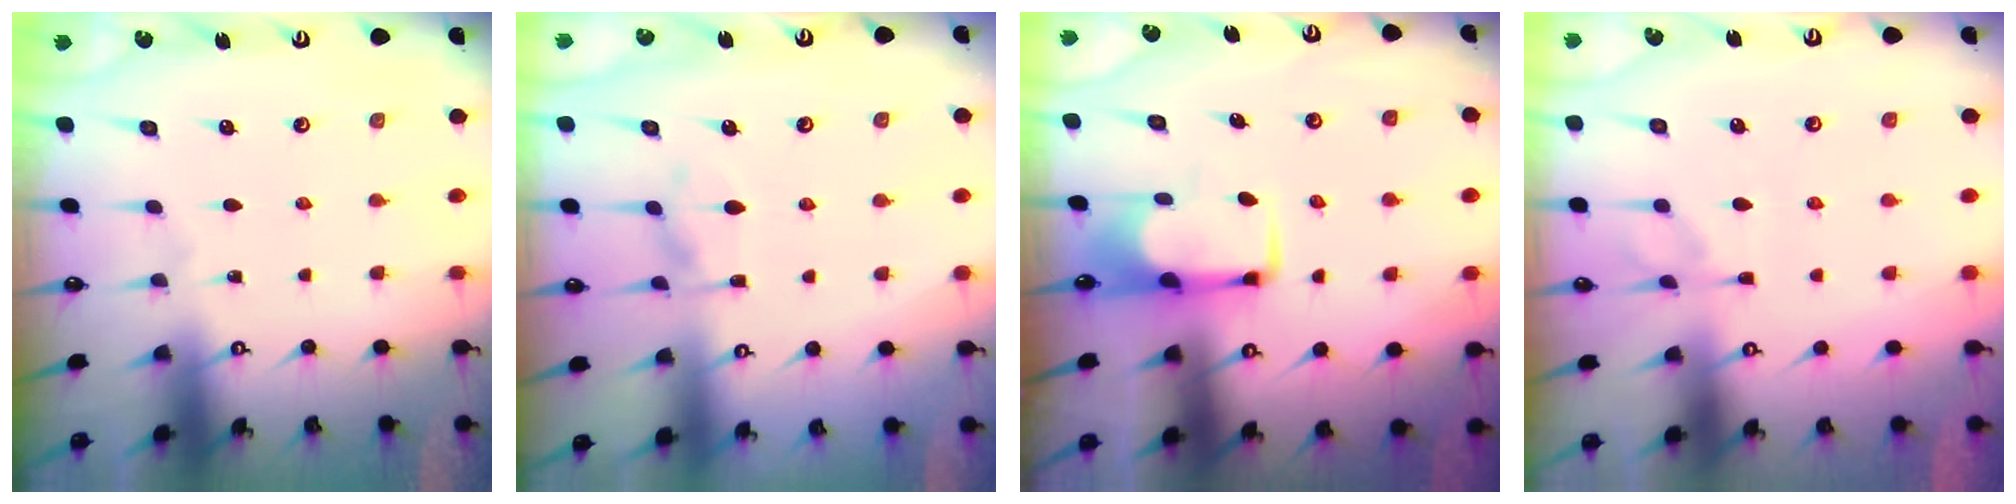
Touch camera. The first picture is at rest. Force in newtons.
{"total": 2.9, "press": 2.6, "slide": 1.3}
{"total": 6.6, "press": 6.6, "slide": 1.0}
{"total": 5.6, "press": 5.4, "slide": 1.4}